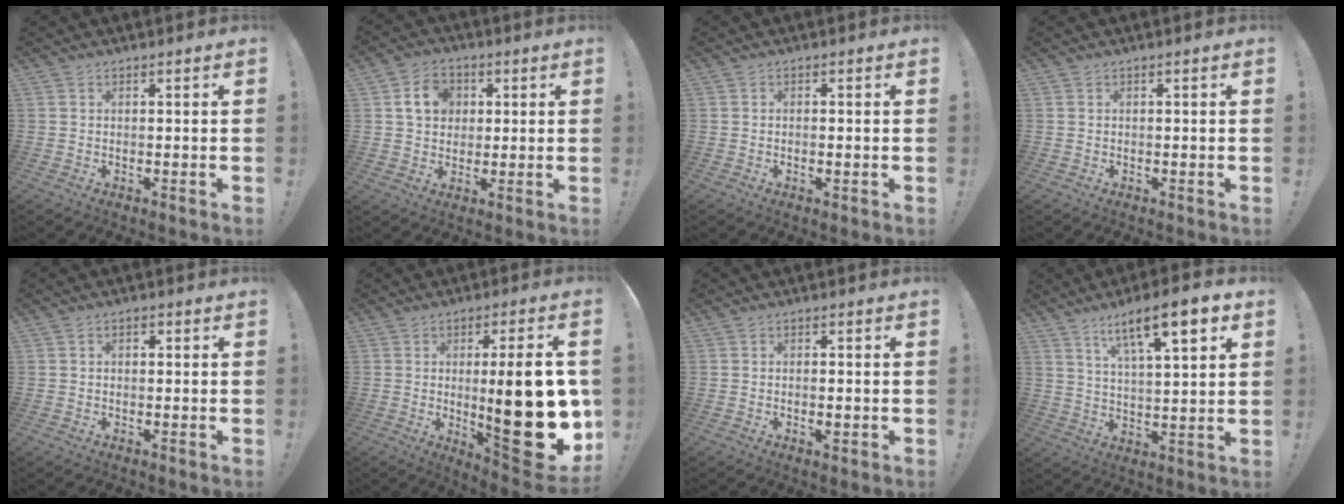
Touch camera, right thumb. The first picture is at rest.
{"total": 8.9, "force": [2.7, 7.4, 4.1], "torque": [-0.062, 0.004, 0.054]}
{"total": 1.0, "force": [-0.4, -0.1, 0.9], "torque": [-0.008, -0.005, -0.009]}
{"total": 0.0}
{"total": 1.1, "force": [-0.1, 0.8, 0.7], "torque": [-0.005, 0.001, -0.004]}
{"total": 25.2, "force": [-1.7, 6.9, 24.2], "torque": [-0.349, -0.021, -0.020]}
{"total": 1.7, "force": [-0.6, 0.4, 1.5], "torque": [-0.017, -0.002, -0.011]}
{"total": 13.9, "force": [7.8, 3.0, 11.1], "torque": [-0.168, -0.036, 0.117]}